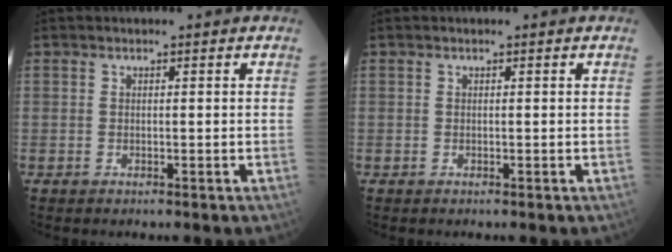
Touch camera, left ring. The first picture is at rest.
{"total": 0.0}